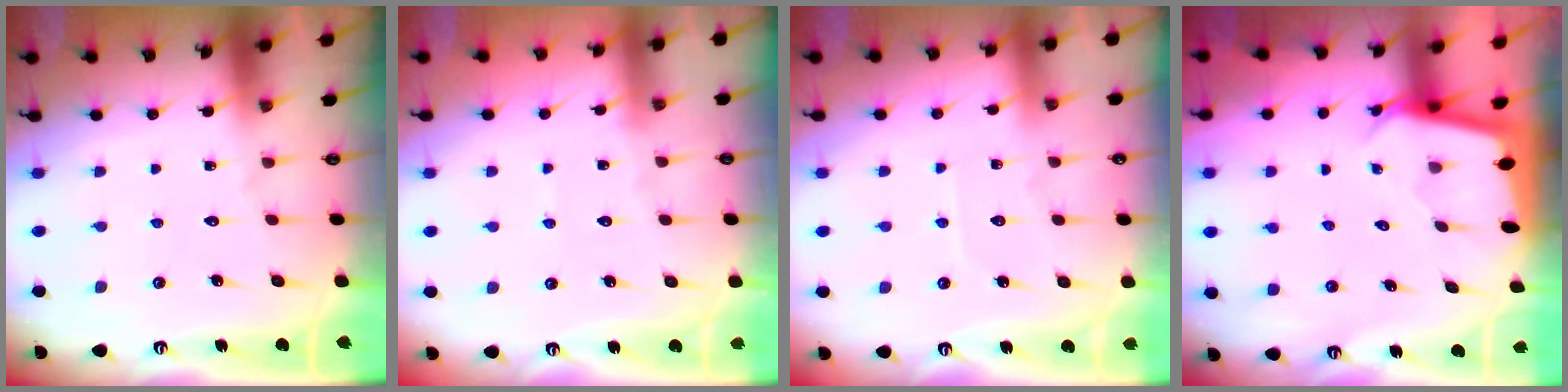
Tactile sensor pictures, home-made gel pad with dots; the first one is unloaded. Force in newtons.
{"total": 5.8, "press": 5.8, "slide": 0.7}
{"total": 2.9, "press": 2.9, "slide": 0.4}
{"total": 2.4, "press": 2.4, "slide": 0.2}